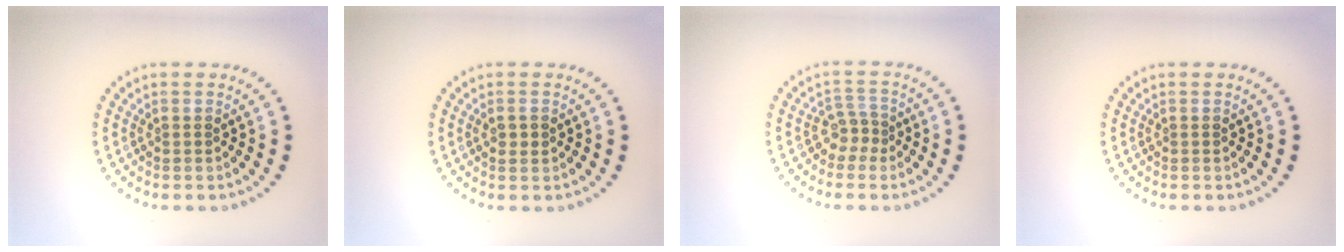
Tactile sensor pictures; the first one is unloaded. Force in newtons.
{"total": 1.1, "press": 1.1, "slide": 0.2}
{"total": 1.9, "press": 1.3, "slide": 1.4}
{"total": 0.0}